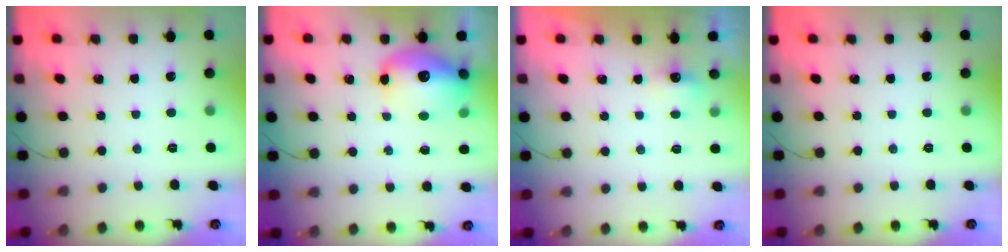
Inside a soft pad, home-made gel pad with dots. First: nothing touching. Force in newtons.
{"total": 13.6, "press": 13.2, "slide": 3.2}
{"total": 2.3, "press": 2.2, "slide": 0.7}
{"total": 0.0}